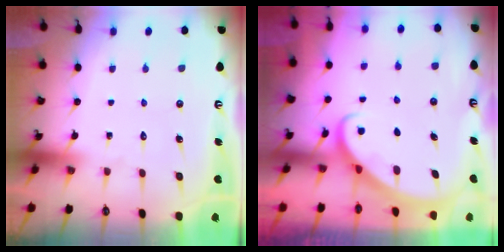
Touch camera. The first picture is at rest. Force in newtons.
{"total": 2.9, "press": 2.9, "slide": 0.2}